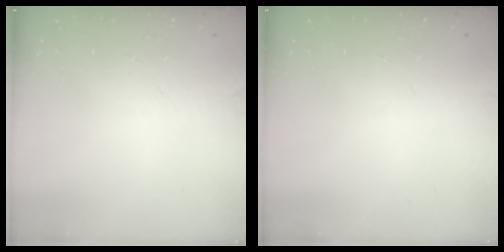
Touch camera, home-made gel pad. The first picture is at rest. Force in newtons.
{"total": 0.0}